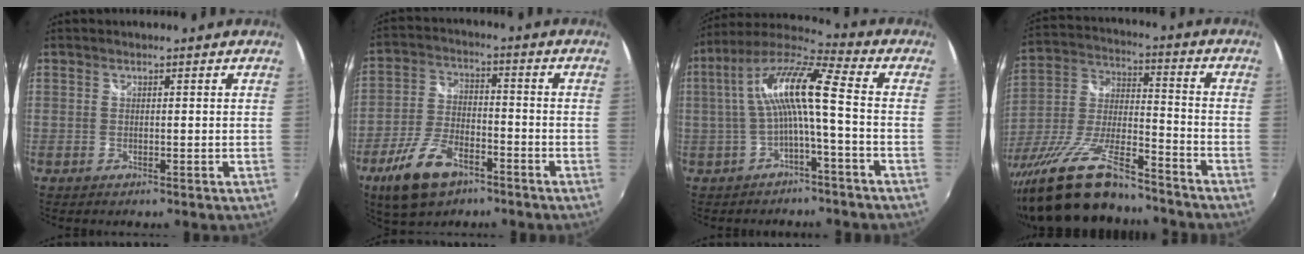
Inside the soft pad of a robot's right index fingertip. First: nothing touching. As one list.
[{"total": 12.5, "force": [-7.6, 6.0, 7.8], "torque": [-0.178, -0.011, -0.140]}, {"total": 11.8, "force": [-1.2, 1.0, 11.7], "torque": [-0.232, 0.019, -0.021]}, {"total": 21.1, "force": [-16.7, 4.6, 12.1], "torque": [-0.250, -0.037, -0.288]}]